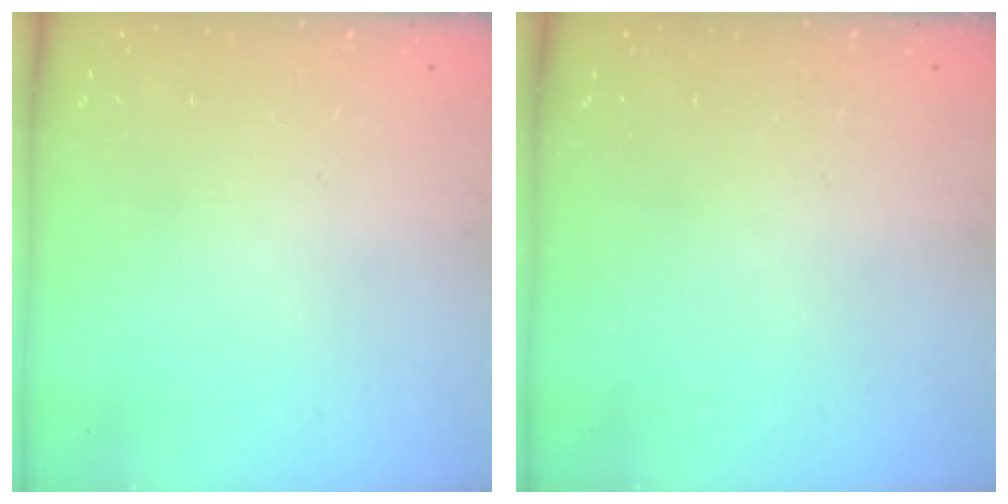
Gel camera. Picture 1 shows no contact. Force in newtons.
{"total": 0.0}